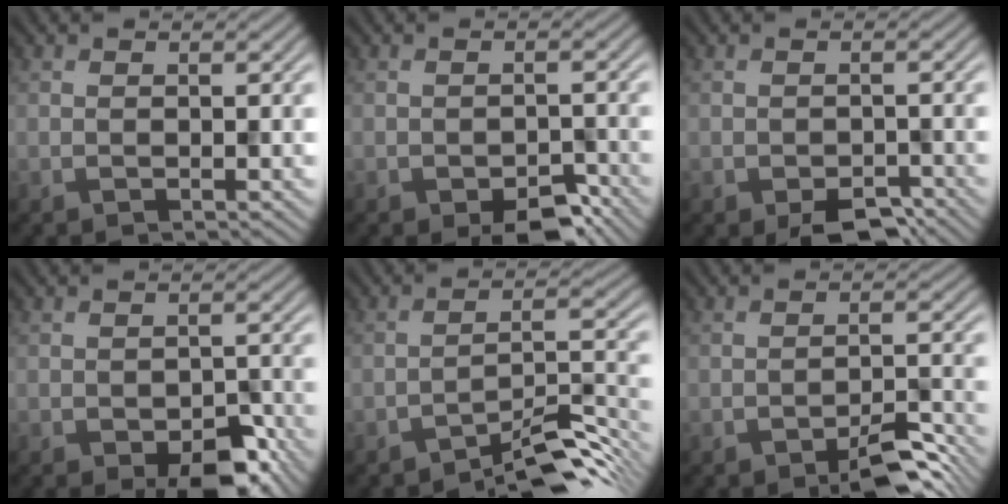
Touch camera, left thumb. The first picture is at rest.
{"total": 4.6, "force": [-3.1, 2.0, 2.8], "torque": [-0.038, -0.003, -0.042]}
{"total": 4.1, "force": [-2.9, 1.8, 2.2], "torque": [-0.032, -0.009, -0.041]}
{"total": 5.7, "force": [-3.5, 2.5, 3.7], "torque": [-0.050, -0.006, -0.044]}
{"total": 6.8, "force": [-5.4, 1.4, 3.9], "torque": [-0.055, 0.010, -0.092]}
{"total": 5.1, "force": [-3.5, 1.4, 3.4], "torque": [-0.048, 0.005, -0.053]}